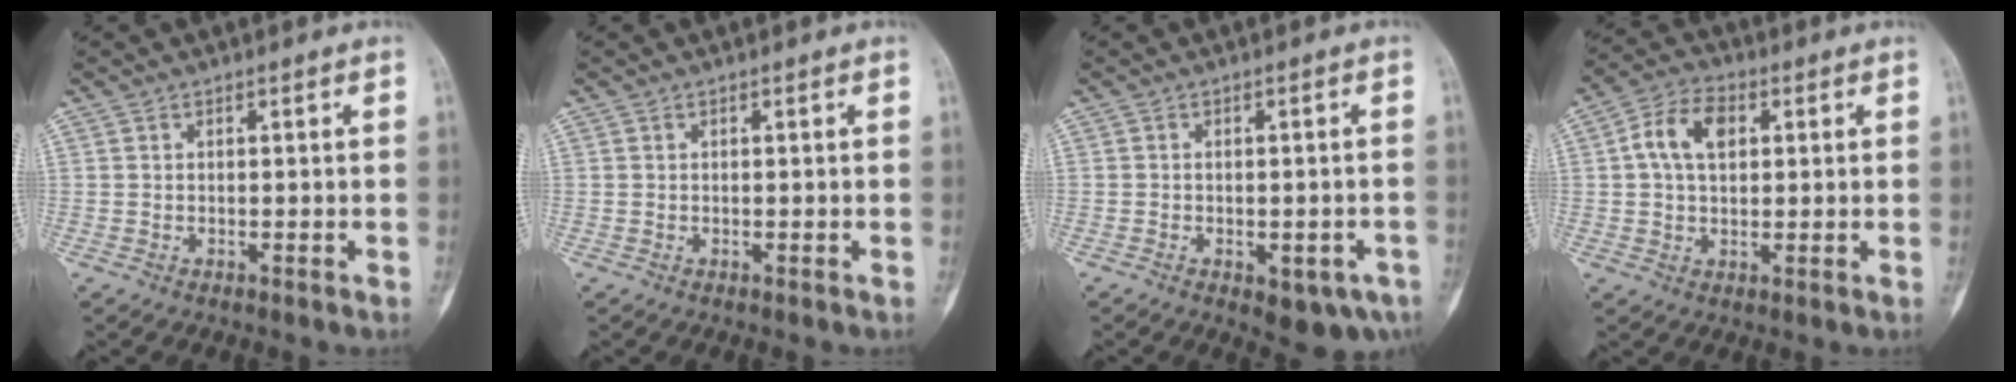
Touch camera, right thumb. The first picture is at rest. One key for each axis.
{"total": 0.0}
{"total": 7.4, "fx": -3.4, "fy": 3.6, "fz": 5.5, "tx": -0.056, "ty": 0.016, "tz": -0.034}
{"total": 8.5, "fx": 1.8, "fy": 5.5, "fz": 6.2, "tx": -0.109, "ty": 0.016, "tz": 0.029}